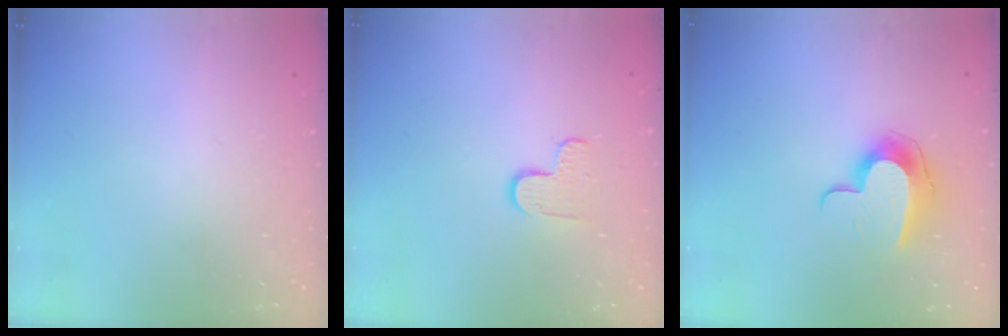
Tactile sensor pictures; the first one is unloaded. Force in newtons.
{"total": 5.7, "press": 5.7, "slide": 0.4}
{"total": 11.5, "press": 11.5, "slide": 0.5}